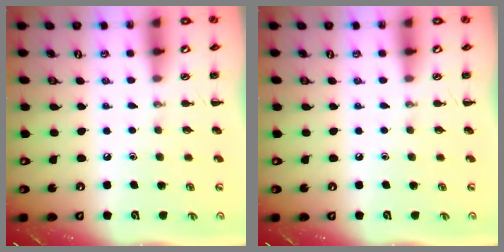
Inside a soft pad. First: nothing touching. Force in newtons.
{"total": 0.0}